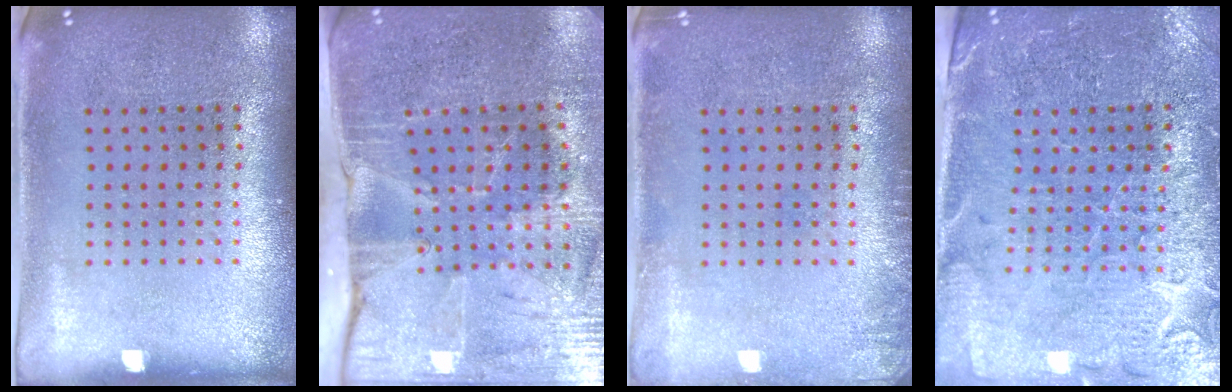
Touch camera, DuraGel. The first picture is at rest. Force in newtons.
{"total": 4.2, "press": 3.6, "slide": 2.2}
{"total": 1.1, "press": 1.1, "slide": 0.2}
{"total": 3.3, "press": 3.2, "slide": 1.0}